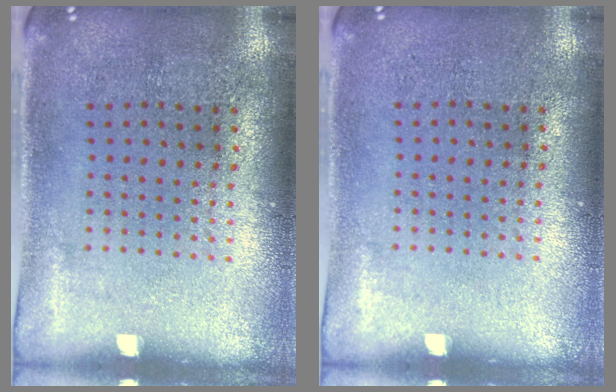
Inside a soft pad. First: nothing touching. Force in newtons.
{"total": 0.0}